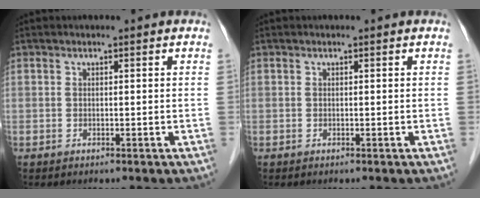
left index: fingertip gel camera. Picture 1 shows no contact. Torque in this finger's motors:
{"motor_torque": [-0.01, 0.01, 0.01, 0.00]}